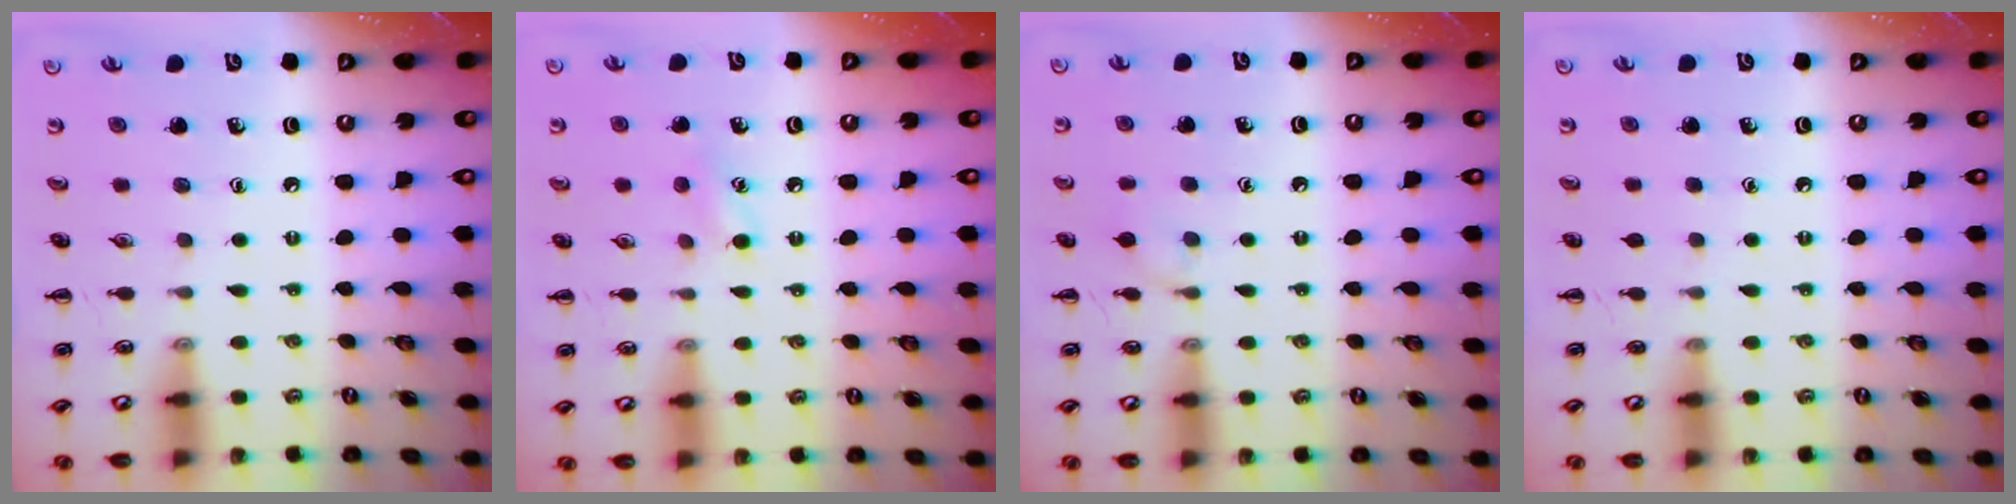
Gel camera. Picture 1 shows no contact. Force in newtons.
{"total": 3.2, "press": 3.0, "slide": 0.9}
{"total": 5.9, "press": 5.6, "slide": 1.9}
{"total": 0.0}